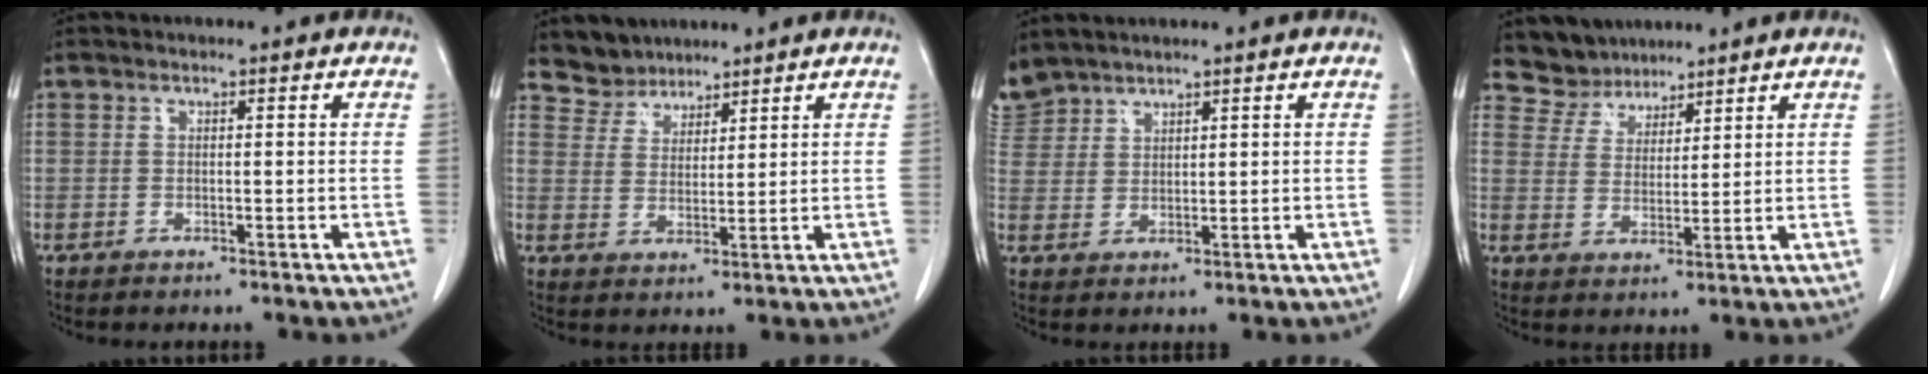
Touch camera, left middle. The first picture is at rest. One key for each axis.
{"total": 4.6, "fx": 4.2, "fy": 1.9, "fz": -0.5, "tx": 0.010, "ty": 0.007, "tz": 0.081}
{"total": 4.8, "fx": 4.5, "fy": 1.7, "fz": 0.0, "tx": -0.008, "ty": 0.011, "tz": 0.100}
{"total": 5.0, "fx": 4.6, "fy": 1.9, "fz": -0.6, "tx": 0.009, "ty": 0.008, "tz": 0.092}